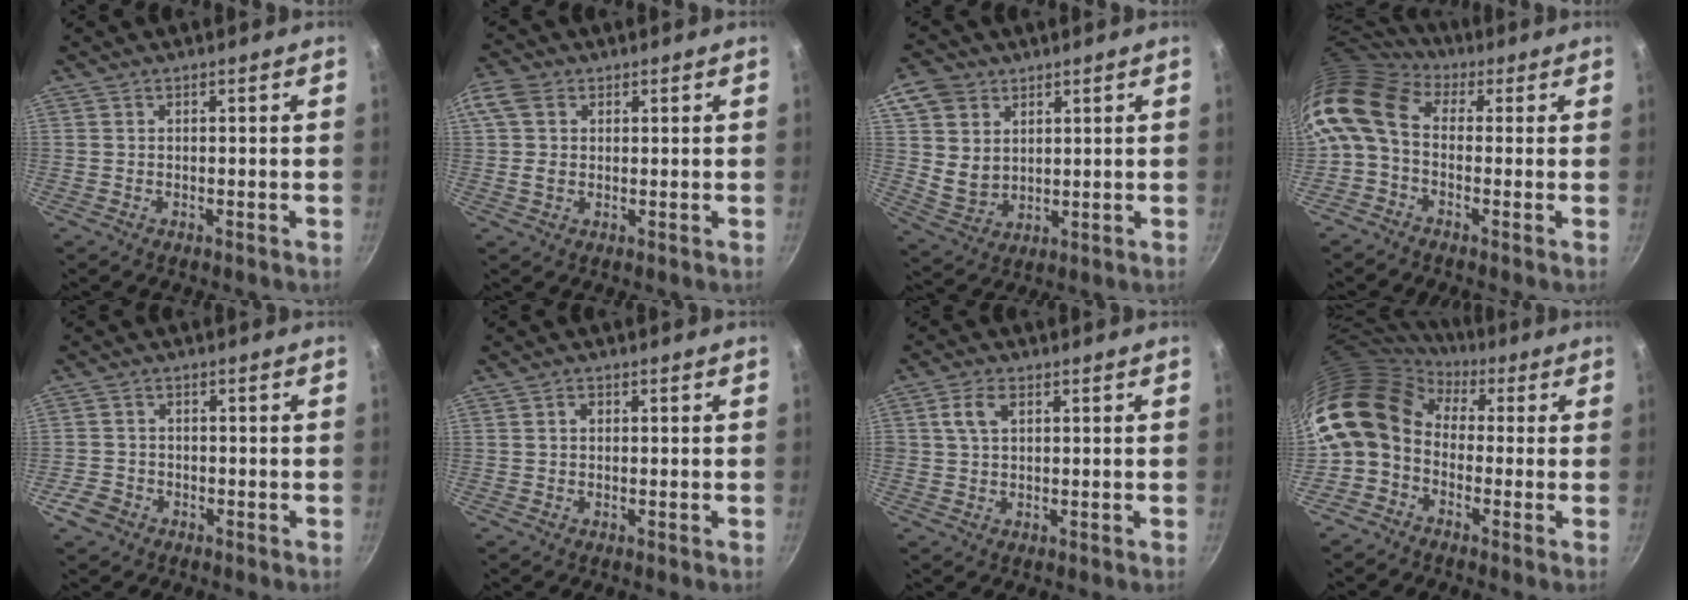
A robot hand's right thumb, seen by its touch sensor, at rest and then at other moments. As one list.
[{"total": 5.8, "force": [1.1, 4.4, 3.5], "torque": [-0.066, 0.003, 0.010]}, {"total": 9.1, "force": [3.3, 7.4, 4.0], "torque": [-0.044, -0.018, 0.070]}, {"total": 10.8, "force": [-0.1, 7.4, 7.9], "torque": [-0.153, 0.025, -0.024]}, {"total": 4.0, "force": [-2.3, 2.9, 1.4], "torque": [-0.025, 0.024, -0.040]}, {"total": 1.1, "force": [0.2, 0.9, 0.6], "torque": [-0.008, 0.004, 0.002]}, {"total": 4.2, "force": [1.3, 2.5, 3.1], "torque": [-0.052, 0.007, 0.023]}, {"total": 13.5, "force": [0.9, 10.1, 8.9], "torque": [-0.156, 0.027, -0.010]}]